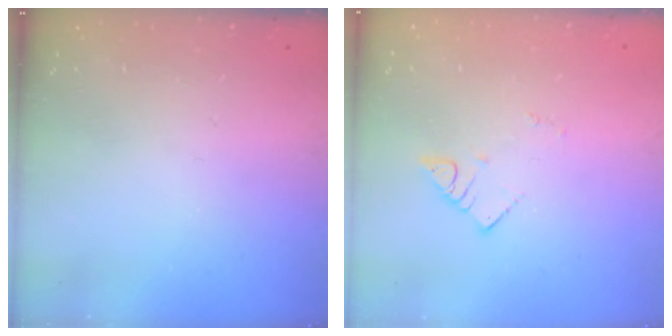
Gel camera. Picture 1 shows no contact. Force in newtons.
{"total": 2.6, "press": 2.6, "slide": 0.1}